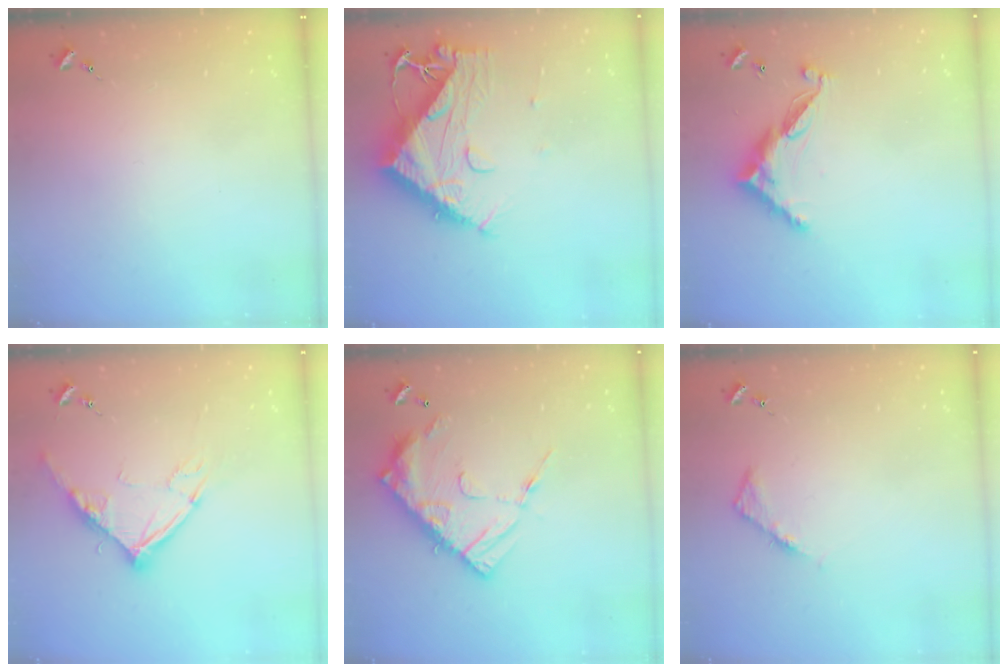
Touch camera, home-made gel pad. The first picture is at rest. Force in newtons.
{"total": 13.9, "press": 13.8, "slide": 1.3}
{"total": 11.3, "press": 11.3, "slide": 0.3}
{"total": 12.9, "press": 12.8, "slide": 1.3}
{"total": 16.6, "press": 16.6, "slide": 1.5}
{"total": 4.1, "press": 4.0, "slide": 0.5}